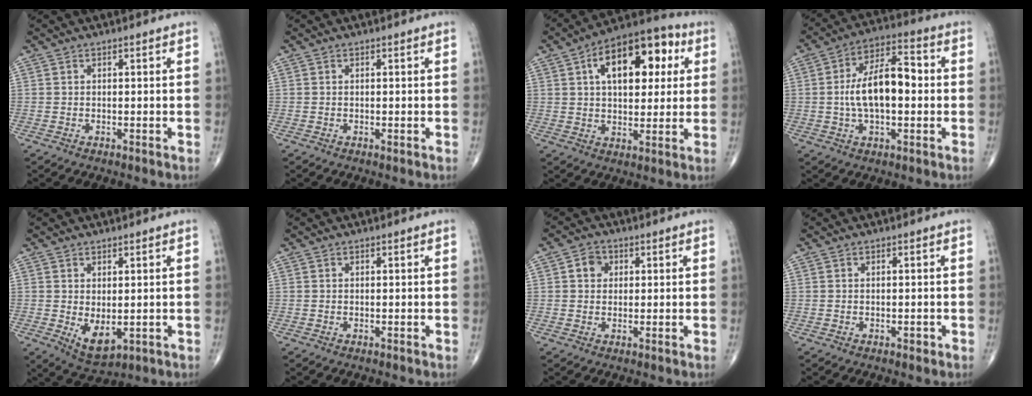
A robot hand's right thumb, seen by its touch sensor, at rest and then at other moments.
{"total": 0.0}
{"total": 17.9, "force": [5.3, 9.6, 14.2], "torque": [-0.172, 0.016, 0.073]}
{"total": 13.5, "force": [0.0, 6.5, 11.8], "torque": [-0.198, 0.027, -0.008]}
{"total": 5.7, "force": [-0.6, 2.9, 4.9], "torque": [-0.072, -0.011, 0.008]}
{"total": 0.0}
{"total": 3.4, "force": [0.8, 2.9, 1.5], "torque": [-0.009, 0.004, 0.010]}
{"total": 0.7, "force": [-0.4, 0.4, 0.5], "torque": [-0.005, 0.000, -0.006]}